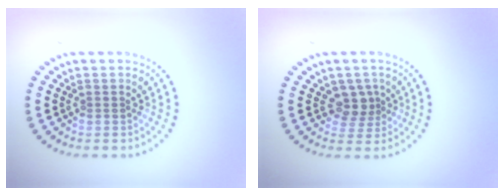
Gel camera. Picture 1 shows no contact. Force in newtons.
{"total": 2.2, "press": 1.8, "slide": 1.3}